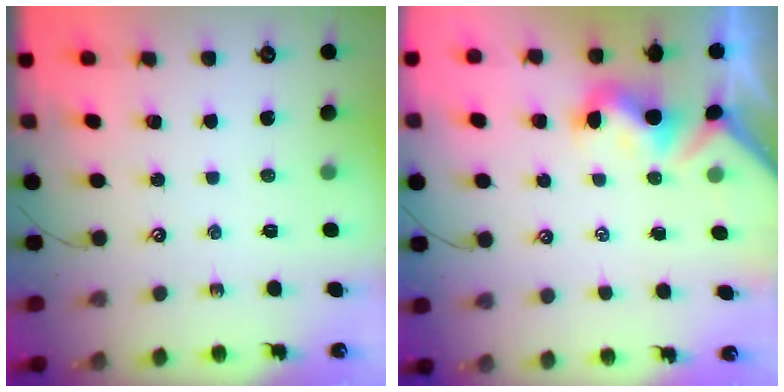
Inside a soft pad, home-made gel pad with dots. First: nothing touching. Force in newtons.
{"total": 1.2, "press": 1.0, "slide": 0.6}